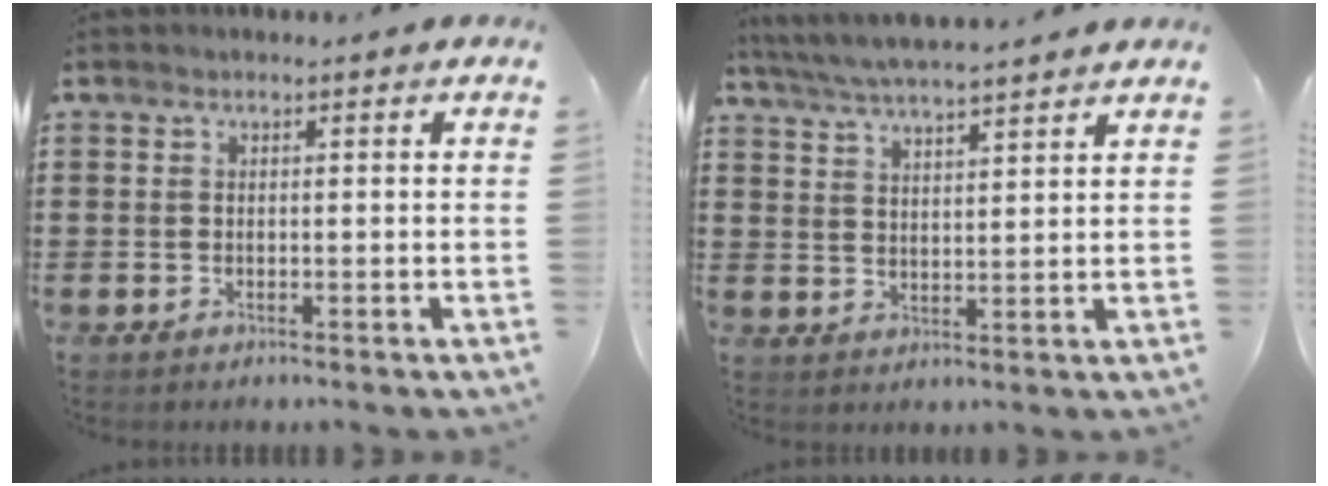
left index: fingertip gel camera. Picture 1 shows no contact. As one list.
[{"total": 4.9, "force": [4.6, -0.4, 1.6], "torque": [-0.046, -0.023, 0.081]}]